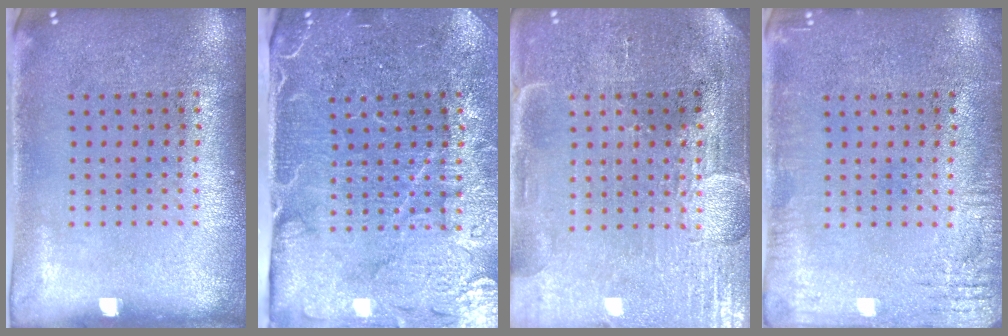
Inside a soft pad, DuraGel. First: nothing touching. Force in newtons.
{"total": 4.5, "press": 3.9, "slide": 2.2}
{"total": 3.9, "press": 3.5, "slide": 1.7}
{"total": 2.5, "press": 2.5, "slide": 0.2}